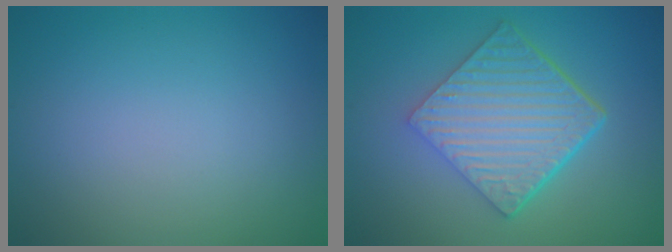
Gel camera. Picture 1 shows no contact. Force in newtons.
{"total": 7.0, "press": 4.6, "slide": 5.2}